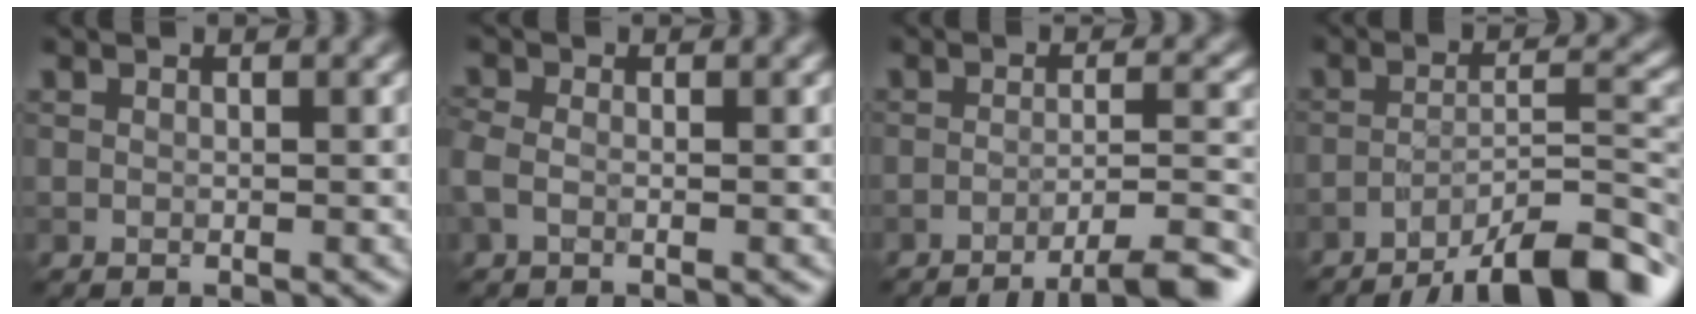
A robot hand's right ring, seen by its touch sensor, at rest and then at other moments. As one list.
[{"total": 2.0, "force": [-0.7, 1.1, 1.5], "torque": [-0.040, -0.002, -0.022]}, {"total": 7.0, "force": [-4.9, 1.3, 4.8], "torque": [-0.060, 0.005, -0.066]}, {"total": 10.6, "force": [-7.9, 2.4, 6.6], "torque": [-0.089, 0.011, -0.124]}]